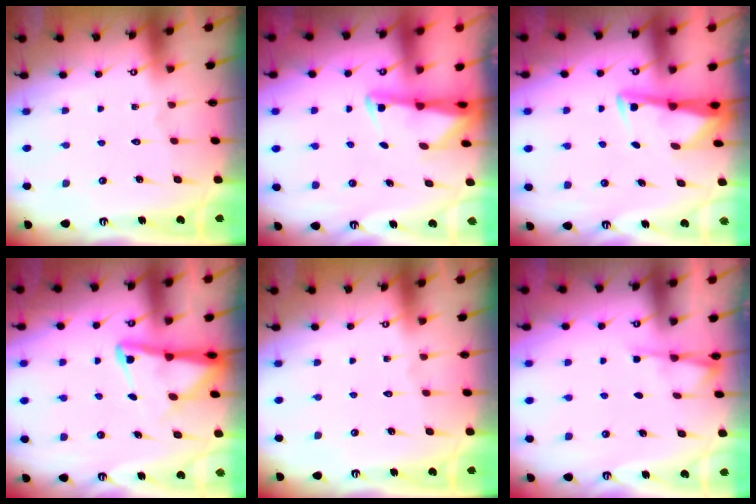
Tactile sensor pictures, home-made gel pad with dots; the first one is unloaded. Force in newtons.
{"total": 2.4, "press": 2.3, "slide": 0.5}
{"total": 3.0, "press": 2.9, "slide": 0.4}
{"total": 5.1, "press": 5.1, "slide": 0.6}
{"total": 0.0}
{"total": 2.4, "press": 2.4, "slide": 0.5}